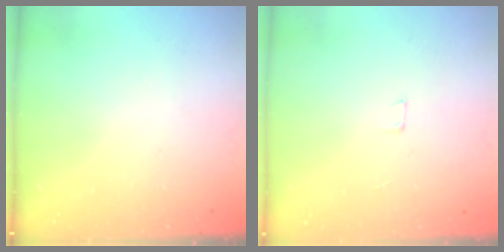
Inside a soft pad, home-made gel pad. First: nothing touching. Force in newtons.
{"total": 1.8, "press": 1.8, "slide": 0.1}